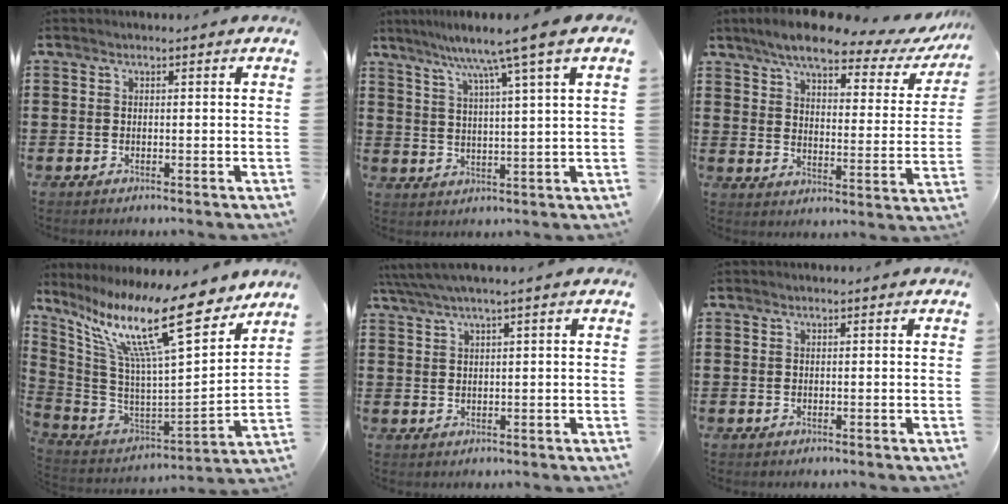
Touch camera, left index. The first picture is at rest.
{"total": 7.4, "force": [5.2, -1.1, 5.1], "torque": [-0.116, -0.021, 0.082]}
{"total": 7.9, "force": [6.5, 1.3, 4.2], "torque": [-0.096, -0.033, 0.108]}
{"total": 17.4, "force": [11.4, 2.4, 12.9], "torque": [-0.279, -0.072, 0.184]}
{"total": 2.1, "force": [1.2, -0.2, 1.8], "torque": [-0.035, 0.000, 0.021]}
{"total": 0.0}